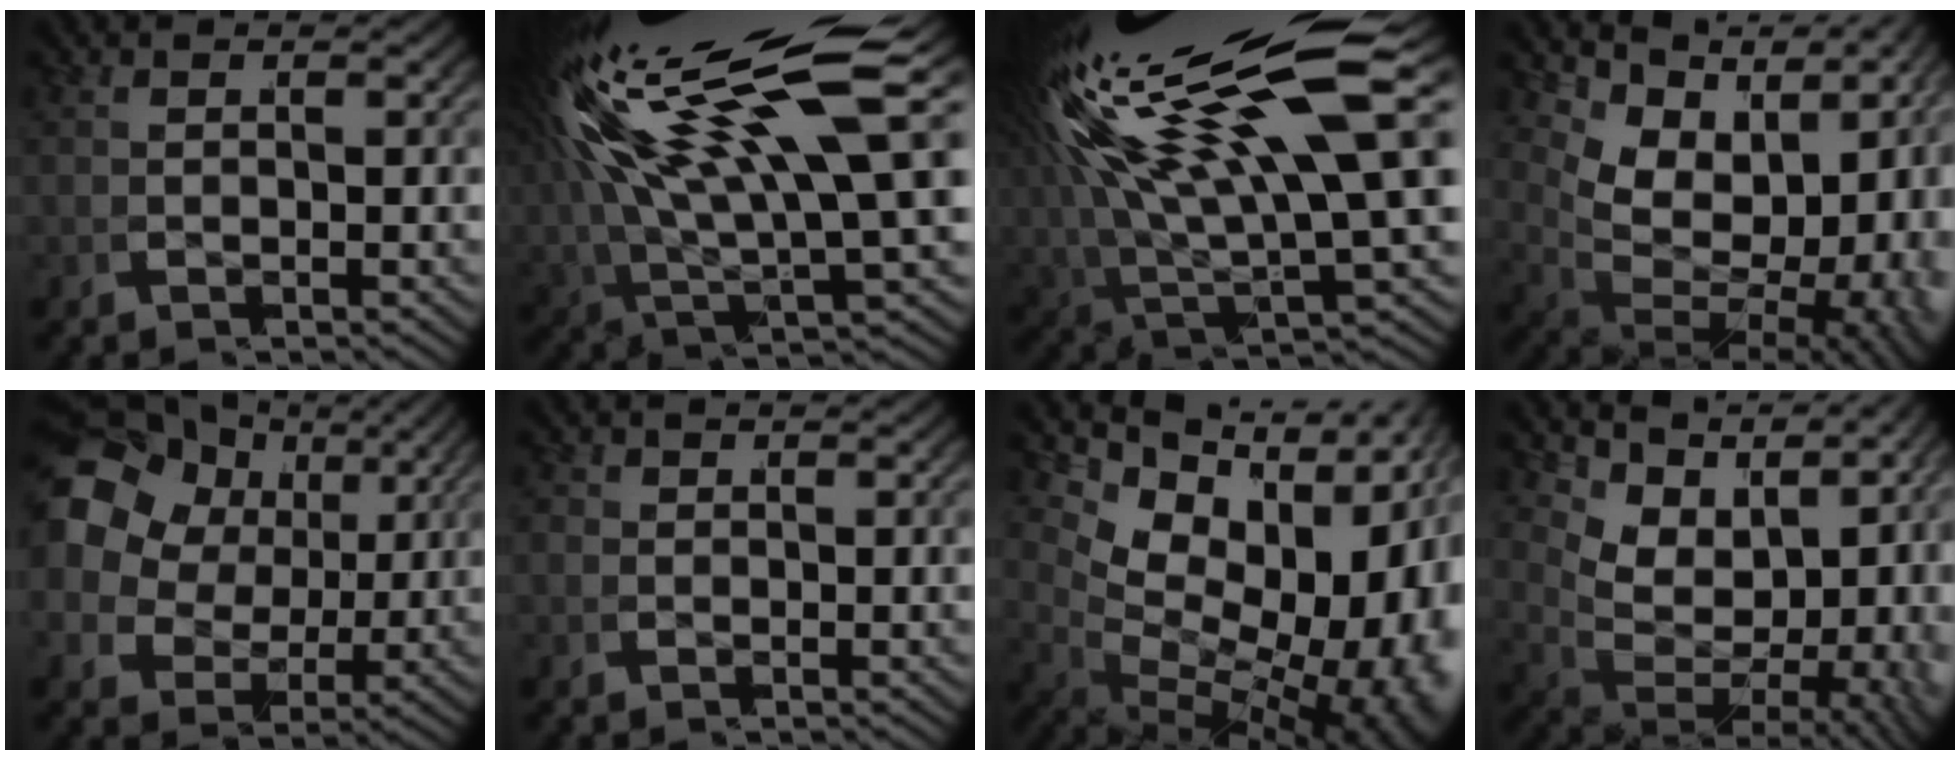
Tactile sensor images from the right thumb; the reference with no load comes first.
{"total": 11.8, "force": [1.9, 5.6, 10.2], "torque": [-0.192, 0.004, 0.039]}
{"total": 13.3, "force": [1.7, 6.6, 11.4], "torque": [-0.210, -0.004, 0.039]}
{"total": 16.4, "force": [0.1, 11.2, 12.0], "torque": [-0.207, -0.034, 0.022]}
{"total": 9.7, "force": [2.4, 8.0, 4.9], "torque": [-0.124, -0.014, 0.038]}
{"total": 1.4, "force": [-0.3, 1.3, -0.2], "torque": [-0.004, -0.002, -0.009]}
{"total": 19.3, "force": [0.5, 12.6, 14.6], "torque": [-0.232, -0.017, 0.016]}
{"total": 12.5, "force": [0.7, 8.6, 9.1], "torque": [-0.158, -0.023, 0.023]}